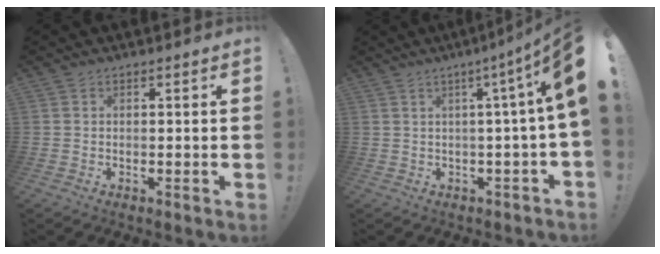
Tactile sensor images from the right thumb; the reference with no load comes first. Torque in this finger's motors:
{"motor_torque": [1.25, 3.65, 2.77, 0.00, 0.22]}